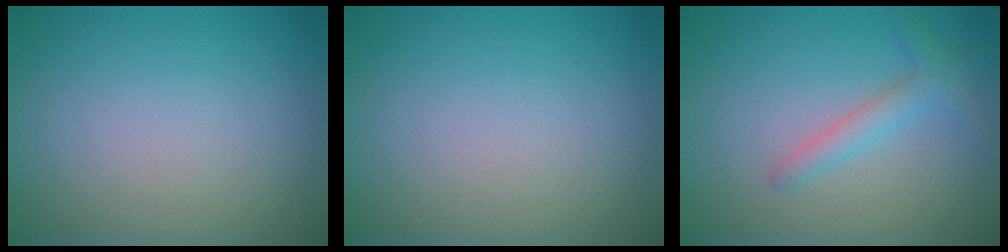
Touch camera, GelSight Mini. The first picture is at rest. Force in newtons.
{"total": 0.0}
{"total": 2.2, "press": 2.2, "slide": 0.1}